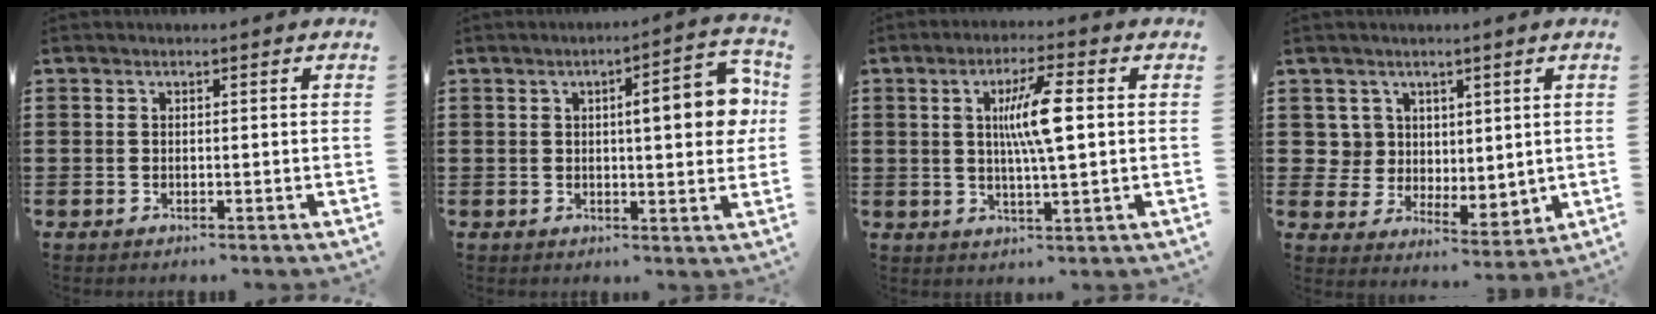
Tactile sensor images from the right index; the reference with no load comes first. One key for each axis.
{"total": 8.6, "fx": 1.7, "fy": 2.0, "fz": 8.2, "tx": -0.122, "ty": -0.005, "tz": 0.019}
{"total": 7.5, "fx": 1.1, "fy": 0.9, "fz": 7.3, "tx": -0.137, "ty": 0.002, "tz": 0.014}
{"total": 5.5, "fx": 3.2, "fy": 4.5, "fz": 0.5, "tx": -0.040, "ty": 0.002, "tz": 0.065}